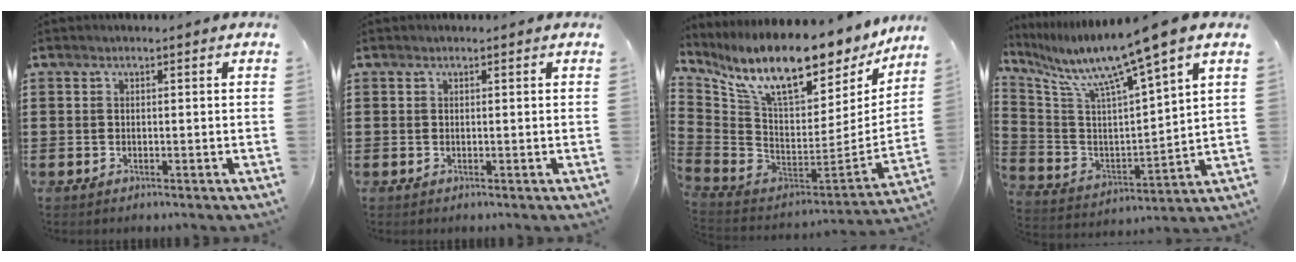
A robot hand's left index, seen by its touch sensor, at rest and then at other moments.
{"total": 0.0}
{"total": 14.7, "force": [10.9, 3.7, 9.1], "torque": [-0.191, -0.081, 0.187]}
{"total": 10.5, "force": [8.2, -0.7, 6.5], "torque": [-0.159, -0.062, 0.127]}